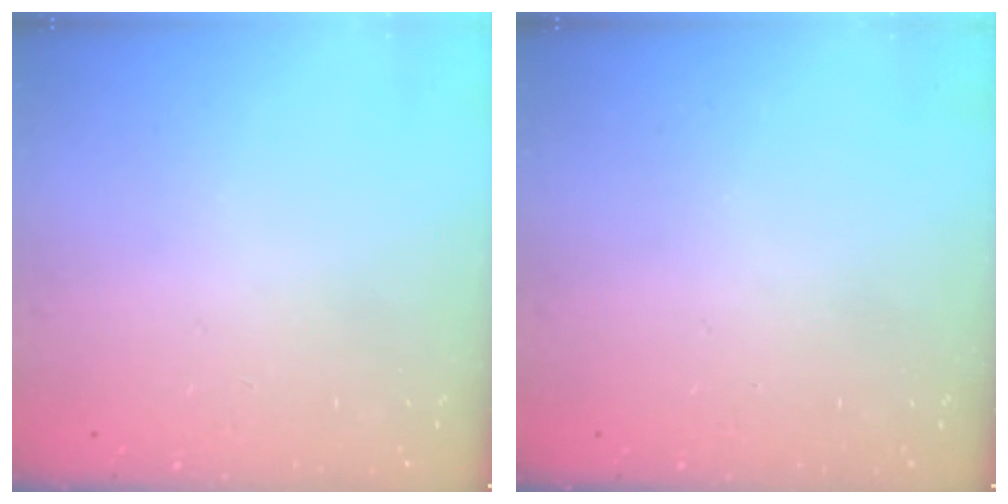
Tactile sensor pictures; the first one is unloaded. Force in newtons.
{"total": 0.0}